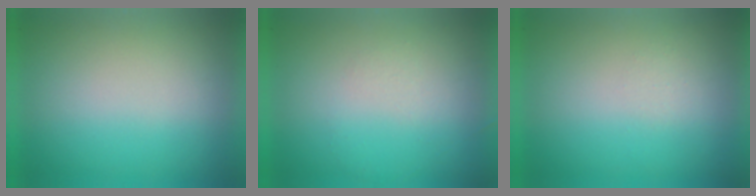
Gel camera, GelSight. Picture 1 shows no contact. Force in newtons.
{"total": 1.3}
{"total": 1.3}